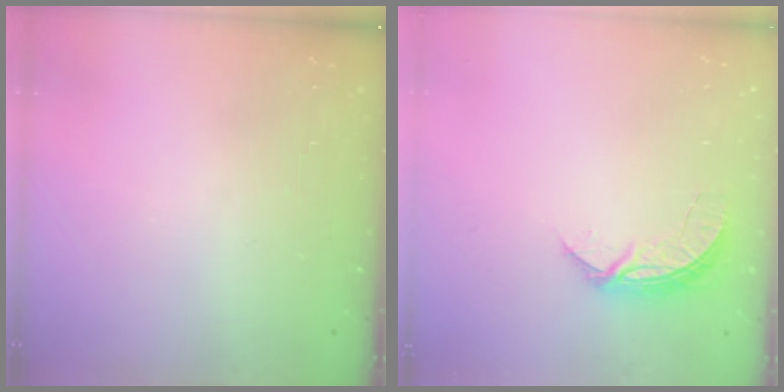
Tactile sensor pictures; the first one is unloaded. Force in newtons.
{"total": 5.6, "press": 5.6, "slide": 0.5}